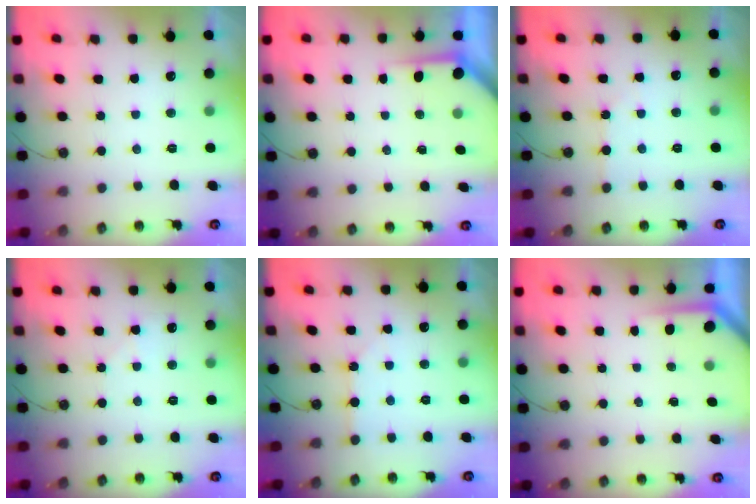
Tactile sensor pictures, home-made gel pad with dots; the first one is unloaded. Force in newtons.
{"total": 3.4, "press": 3.4, "slide": 0.3}
{"total": 3.1, "press": 3.1, "slide": 0.6}
{"total": 5.7, "press": 5.7, "slide": 0.8}
{"total": 2.5, "press": 2.5, "slide": 0.3}
{"total": 2.7, "press": 2.7, "slide": 0.4}